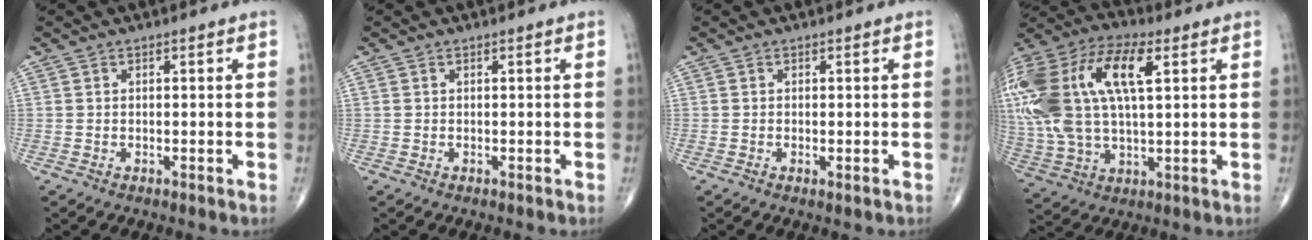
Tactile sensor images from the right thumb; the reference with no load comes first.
{"total": 0.0}
{"total": 0.7, "force": [-0.3, 0.1, 0.7], "torque": [-0.014, -0.004, -0.005]}
{"total": 27.2, "force": [7.4, 13.5, 22.5], "torque": [-0.533, 0.036, 0.137]}